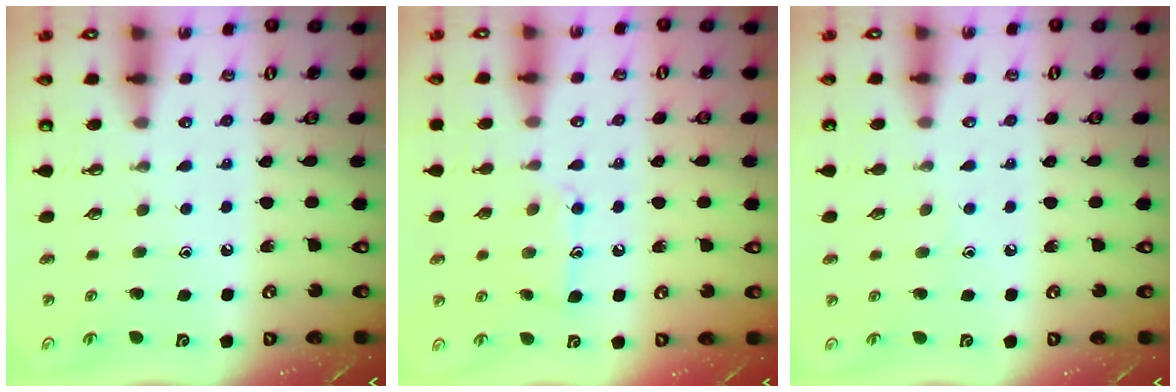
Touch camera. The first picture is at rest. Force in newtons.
{"total": 10.3, "press": 10.3, "slide": 0.9}
{"total": 2.9, "press": 2.9, "slide": 0.3}